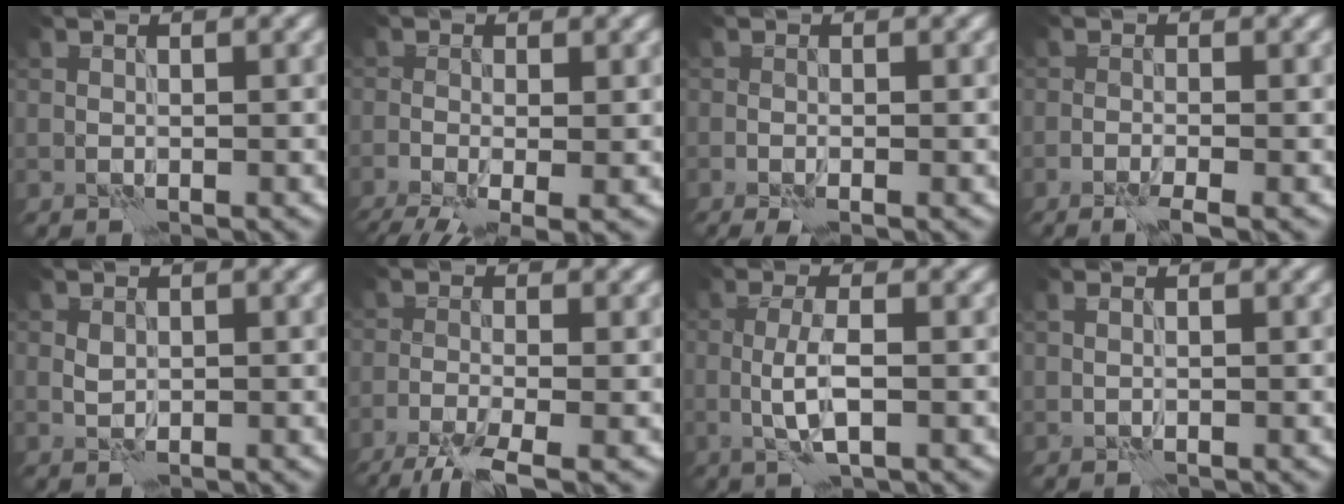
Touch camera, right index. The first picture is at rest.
{"total": 6.2, "force": [-3.1, 2.3, 4.8], "torque": [-0.086, -0.020, -0.046]}
{"total": 1.7, "force": [-0.9, 0.4, 1.4], "torque": [-0.032, -0.005, -0.018]}
{"total": 2.3, "force": [-1.5, 0.3, 1.7], "torque": [-0.033, -0.001, -0.032]}
{"total": 0.9, "force": [0.2, 0.6, 0.6], "torque": [-0.014, -0.001, 0.006]}
{"total": 5.3, "force": [-3.8, 1.0, 3.7], "torque": [-0.067, -0.011, -0.079]}
{"total": 3.2, "force": [-0.6, 0.7, 3.1], "torque": [-0.065, 0.001, -0.015]}
{"total": 0.6, "force": [0.2, 0.3, 0.5], "torque": [-0.011, 0.000, 0.005]}